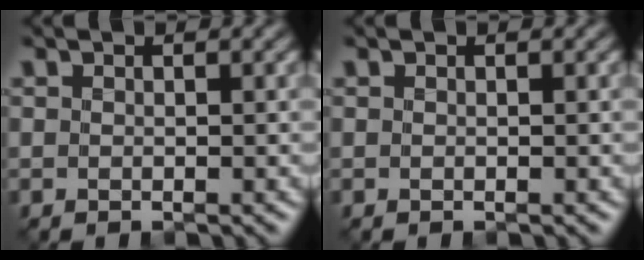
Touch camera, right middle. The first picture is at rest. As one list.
[{"total": 0.0}]